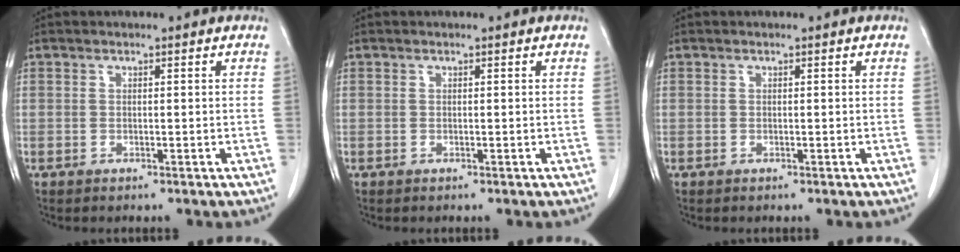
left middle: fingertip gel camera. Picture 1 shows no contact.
{"total": 0.0}
{"total": 0.0}